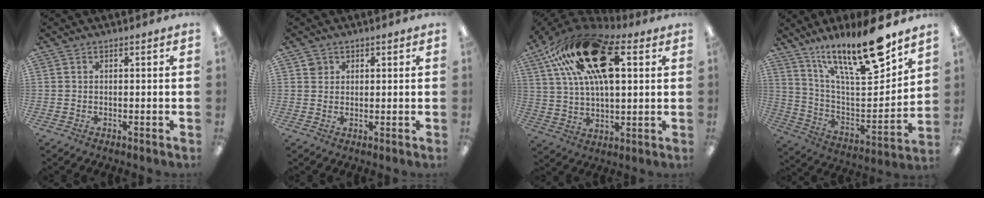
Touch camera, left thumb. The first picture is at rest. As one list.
[{"total": 1.8, "force": [1.0, 1.4, 0.3], "torque": [0.008, -0.005, 0.016]}, {"total": 26.3, "force": [11.4, 13.1, 19.7], "torque": [-0.352, -0.025, 0.196]}, {"total": 21.9, "force": [16.4, 5.1, 13.6], "torque": [-0.218, -0.112, 0.269]}]